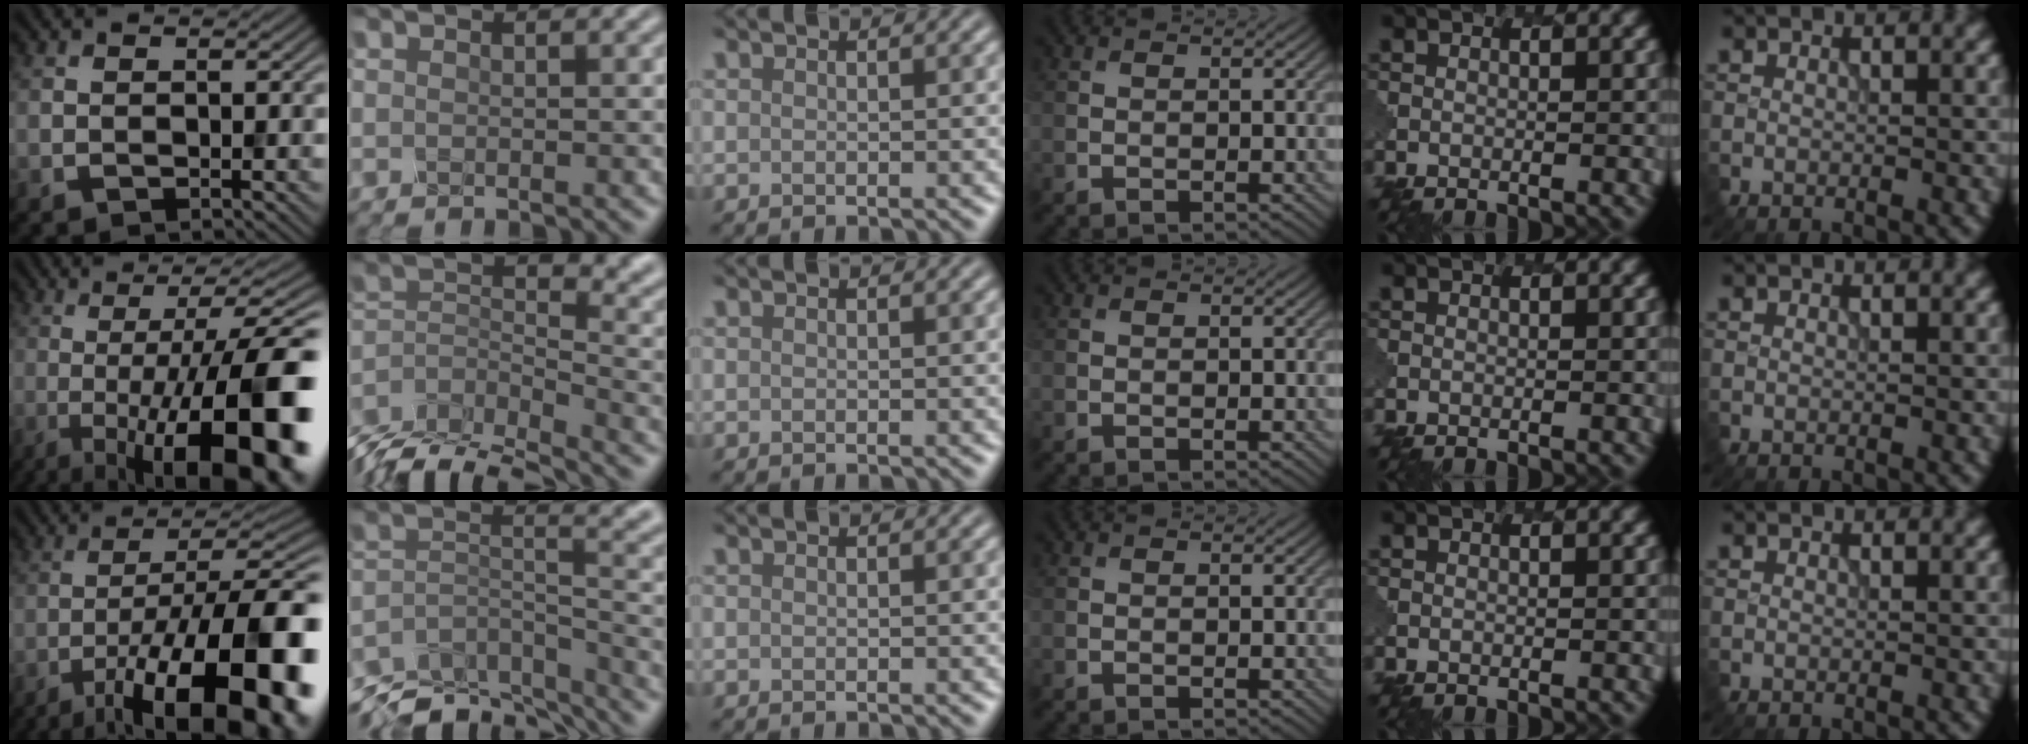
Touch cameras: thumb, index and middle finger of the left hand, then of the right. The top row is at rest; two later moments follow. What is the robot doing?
{"motion": "dispense", "object": "syringe"}